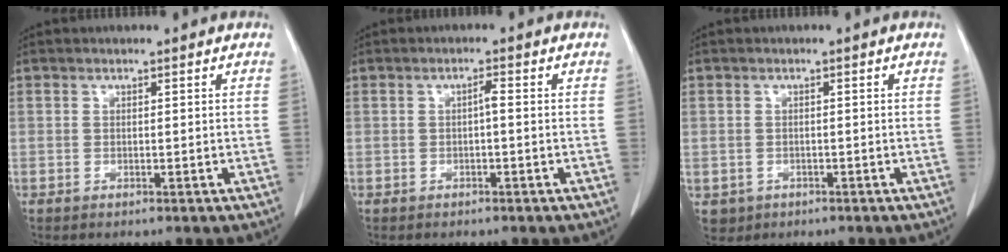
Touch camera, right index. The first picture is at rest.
{"total": 1.2, "force": [0.0, 0.2, 1.2], "torque": [-0.018, 0.004, 0.000]}
{"total": 2.9, "force": [-0.7, 2.8, 0.3], "torque": [0.001, 0.004, -0.005]}